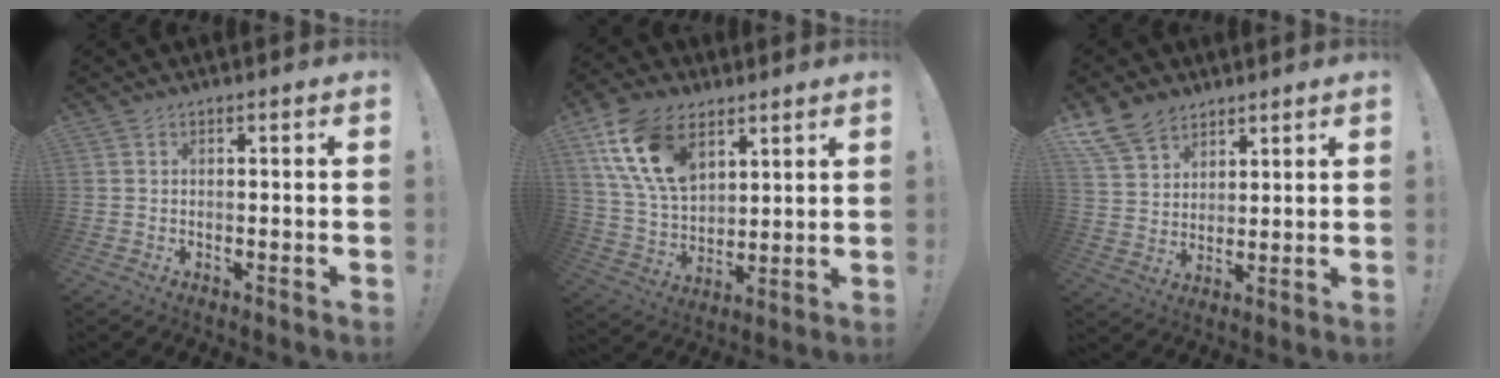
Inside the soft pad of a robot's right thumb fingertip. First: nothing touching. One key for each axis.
{"total": 18.3, "fx": 8.5, "fy": 11.5, "fz": 11.4, "tx": -0.232, "ty": -0.034, "tz": 0.162}
{"total": 10.9, "fx": 8.0, "fy": 6.7, "fz": 3.3, "tx": -0.067, "ty": -0.047, "tz": 0.159}